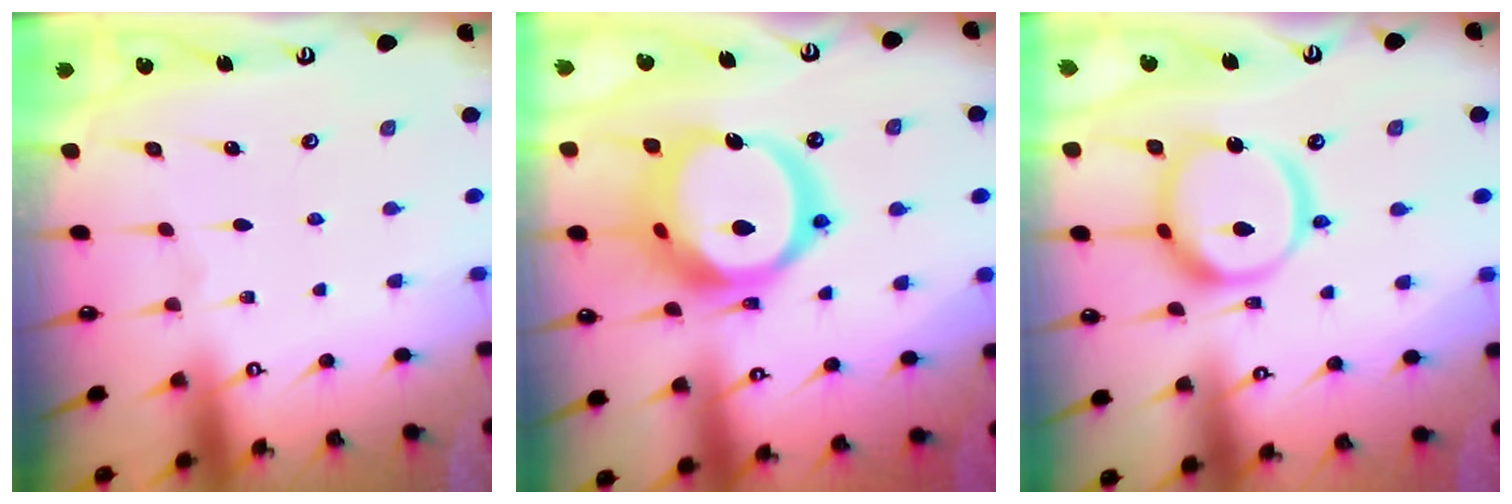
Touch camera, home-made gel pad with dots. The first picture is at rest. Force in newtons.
{"total": 24.0, "press": 23.9, "slide": 2.6}
{"total": 16.5, "press": 16.4, "slide": 2.0}